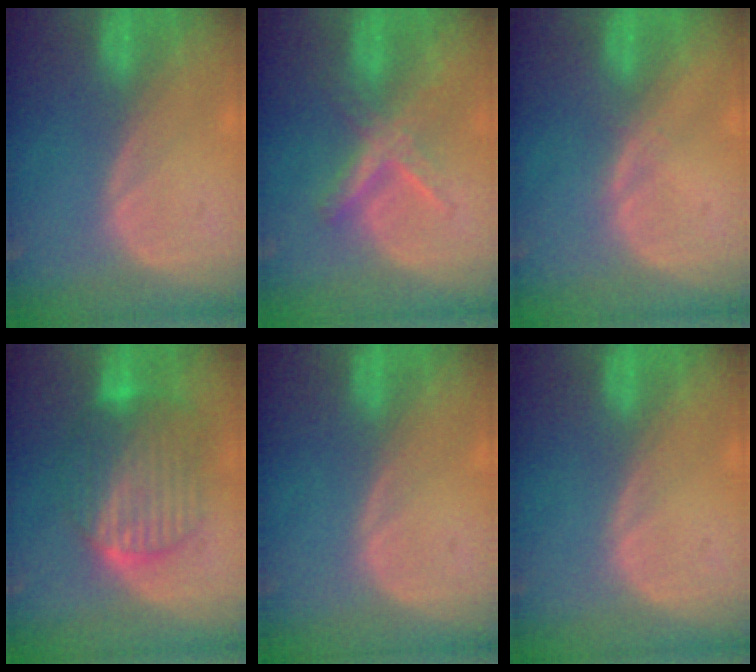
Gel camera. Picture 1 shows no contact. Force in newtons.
{"total": 5.6, "press": 5.5, "slide": 1.2}
{"total": 0.6, "press": 0.6, "slide": 0.1}
{"total": 9.9, "press": 9.8, "slide": 1.0}
{"total": 0.0}
{"total": 0.0}